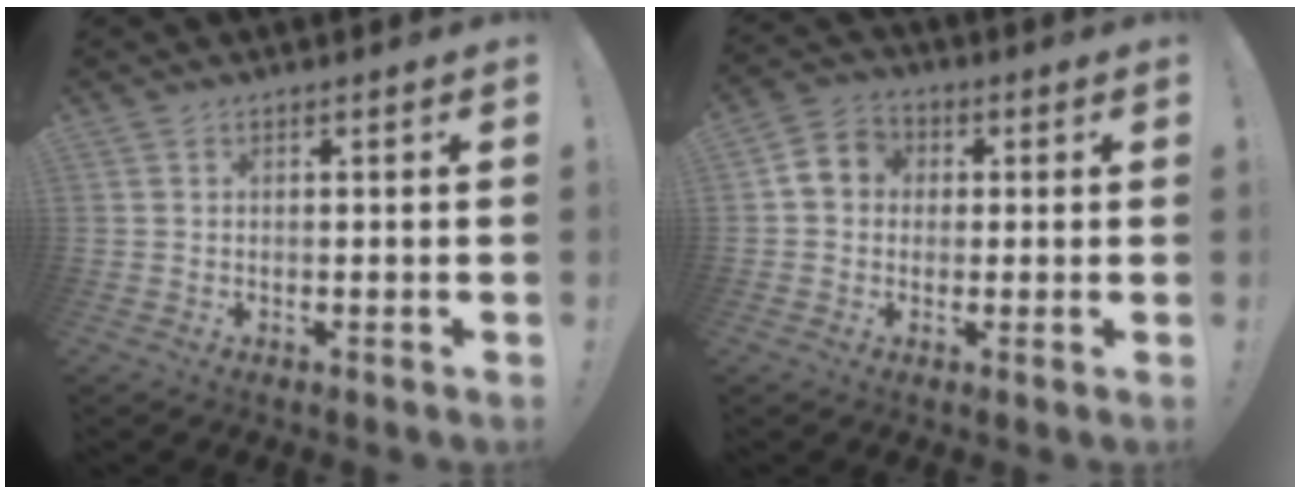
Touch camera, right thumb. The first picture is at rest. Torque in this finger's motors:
{"motor_torque": [1.07, 1.03, 0.74, -0.32, 0.11]}